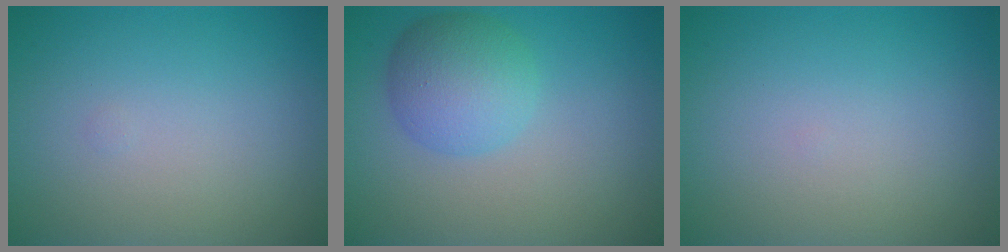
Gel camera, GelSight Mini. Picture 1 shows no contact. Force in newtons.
{"total": 4.6, "press": 4.6, "slide": 0.1}
{"total": 0.0}